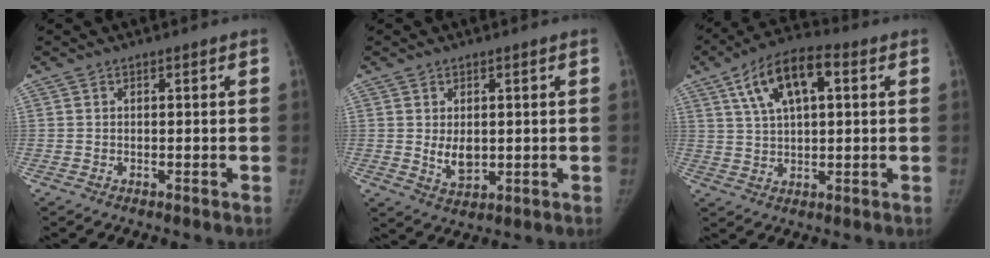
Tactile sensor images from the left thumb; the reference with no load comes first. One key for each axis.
{"total": 4.9, "fx": 0.3, "fy": 3.4, "fz": 3.6, "tx": -0.042, "ty": -0.011, "tz": 0.015}
{"total": 12.6, "fx": 4.6, "fy": 5.8, "fz": 10.2, "tx": -0.172, "ty": 0.014, "tz": 0.075}